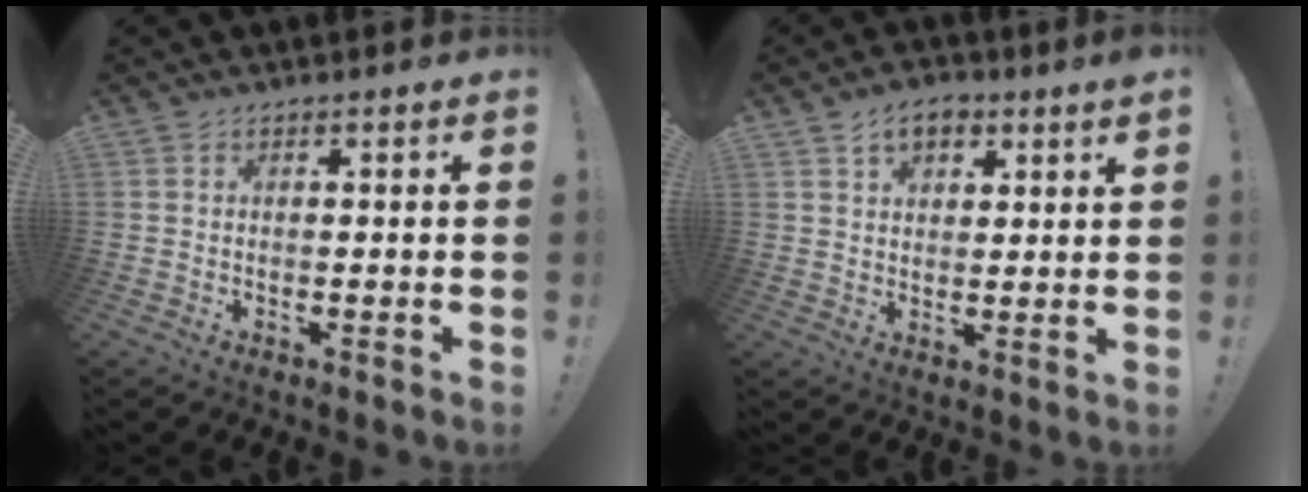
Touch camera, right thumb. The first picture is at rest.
{"total": 6.2, "force": [3.9, 3.1, 3.6], "torque": [-0.052, -0.012, 0.069]}